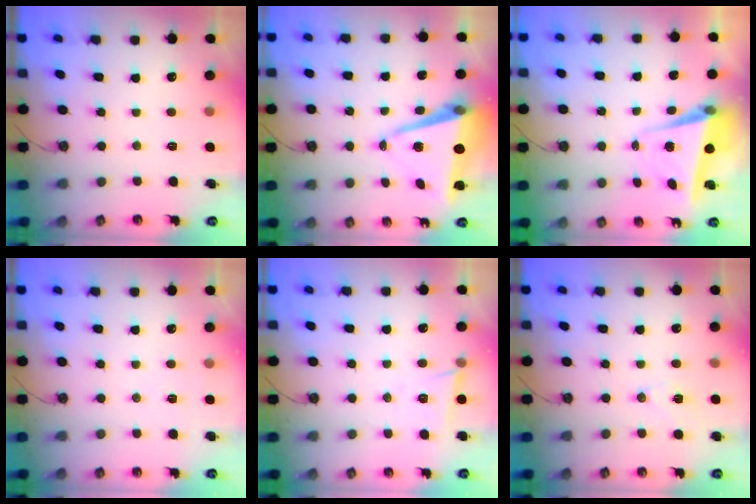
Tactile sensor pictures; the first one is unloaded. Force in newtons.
{"total": 10.4, "press": 9.9, "slide": 3.4}
{"total": 5.6, "press": 5.6, "slide": 0.8}
{"total": 4.9, "press": 2.5, "slide": 4.2}
{"total": 5.7, "press": 4.1, "slide": 4.0}
{"total": 8.2, "press": 8.2, "slide": 0.7}